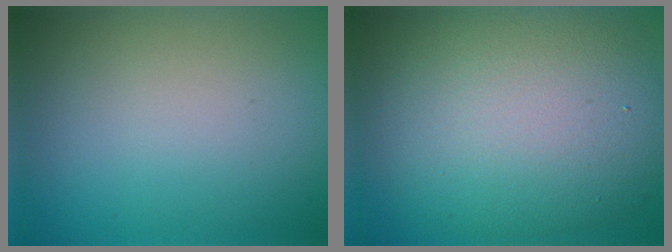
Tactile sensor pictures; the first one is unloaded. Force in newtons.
{"total": 11.6, "press": 11.6, "slide": 0.5}